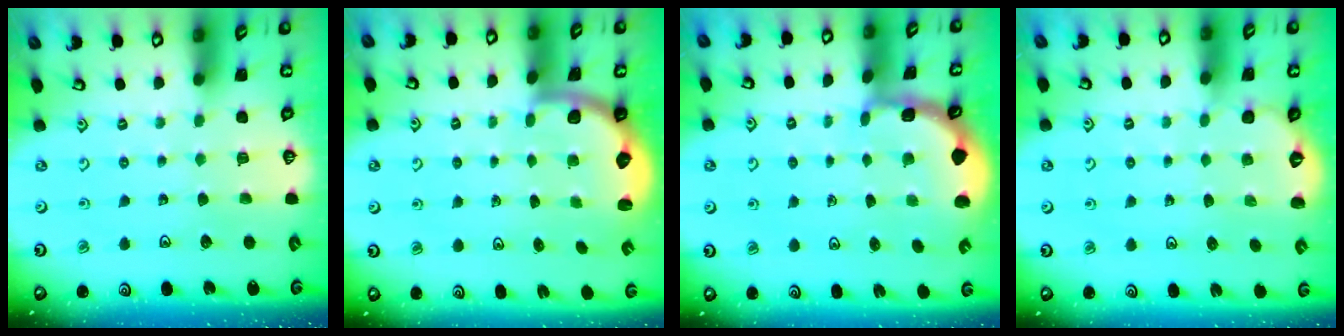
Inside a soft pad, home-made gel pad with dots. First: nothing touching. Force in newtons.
{"total": 2.3, "press": 2.1, "slide": 0.8}
{"total": 1.9, "press": 1.9, "slide": 0.2}
{"total": 1.9, "press": 0.7, "slide": 1.8}